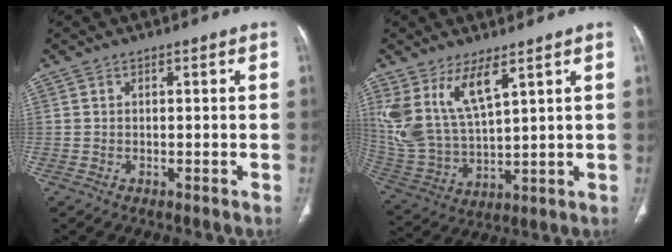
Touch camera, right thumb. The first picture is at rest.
{"total": 12.8, "force": [7.0, 4.9, 9.5], "torque": [-0.194, -0.032, 0.161]}